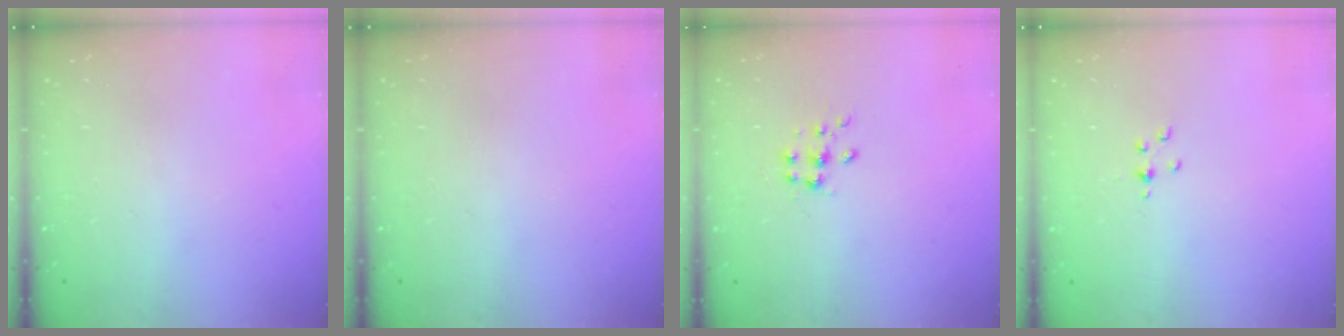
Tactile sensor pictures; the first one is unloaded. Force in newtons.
{"total": 0.0}
{"total": 7.1, "press": 7.1, "slide": 0.5}
{"total": 3.0, "press": 3.0, "slide": 0.5}